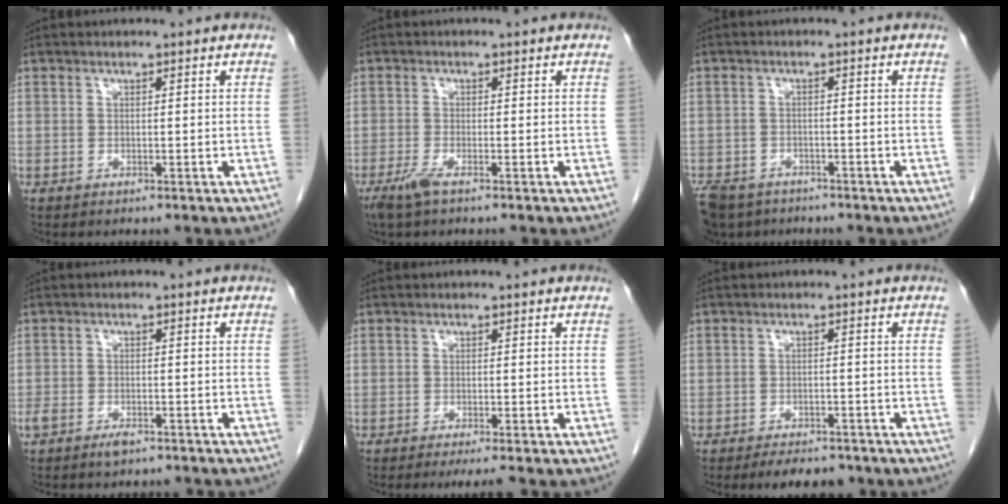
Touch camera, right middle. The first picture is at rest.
{"total": 2.7, "force": [-1.8, 0.3, 2.0], "torque": [-0.049, -0.007, -0.040]}
{"total": 8.6, "force": [-6.8, 4.5, 2.7], "torque": [-0.062, -0.012, -0.107]}
{"total": 4.1, "force": [-3.4, 1.5, 1.9], "torque": [-0.035, -0.004, -0.048]}
{"total": 2.9, "force": [-2.3, -0.3, 1.8], "torque": [-0.020, -0.005, -0.033]}
{"total": 5.4, "force": [-4.4, 2.2, 2.3], "torque": [-0.028, -0.001, -0.059]}